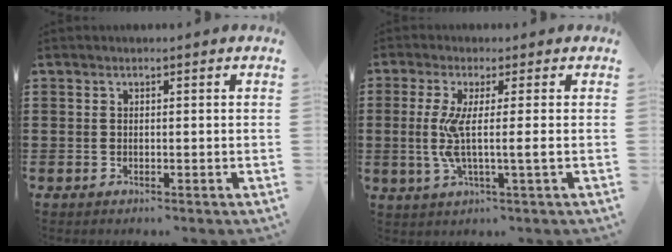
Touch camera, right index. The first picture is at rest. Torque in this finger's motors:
{"motor_torque": [0.19, 0.11, 0.31, 0.07]}